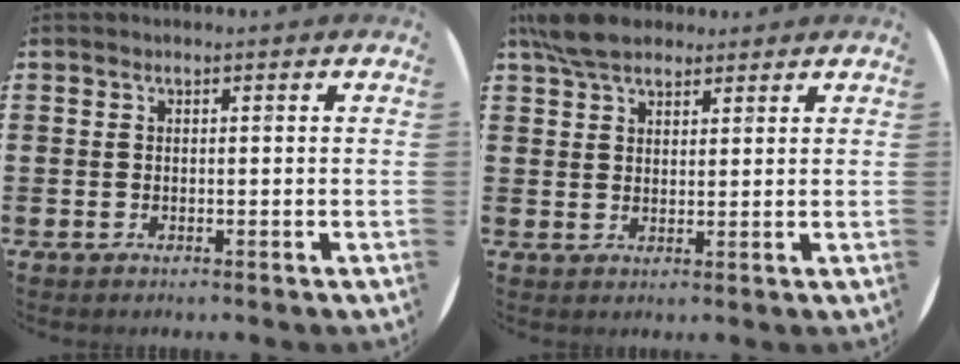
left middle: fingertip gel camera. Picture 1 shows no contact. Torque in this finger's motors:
{"motor_torque": [1.10, -0.99, 0.08, 0.08]}